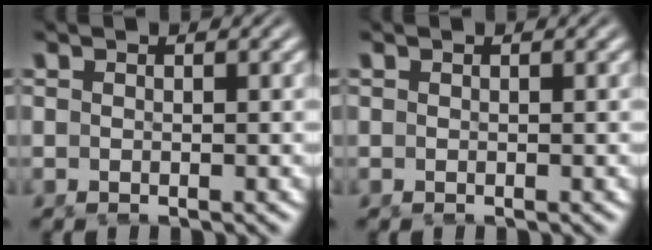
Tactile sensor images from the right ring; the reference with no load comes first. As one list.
[{"total": 0.0}]